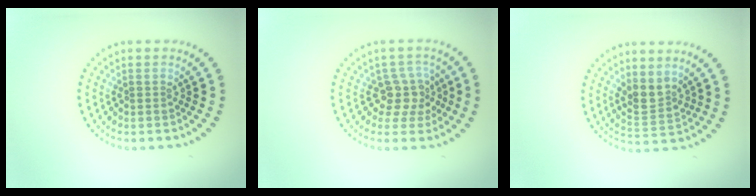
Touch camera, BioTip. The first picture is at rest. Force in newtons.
{"total": 2.9, "press": 2.3, "slide": 1.8}
{"total": 2.5, "press": 2.0, "slide": 1.4}